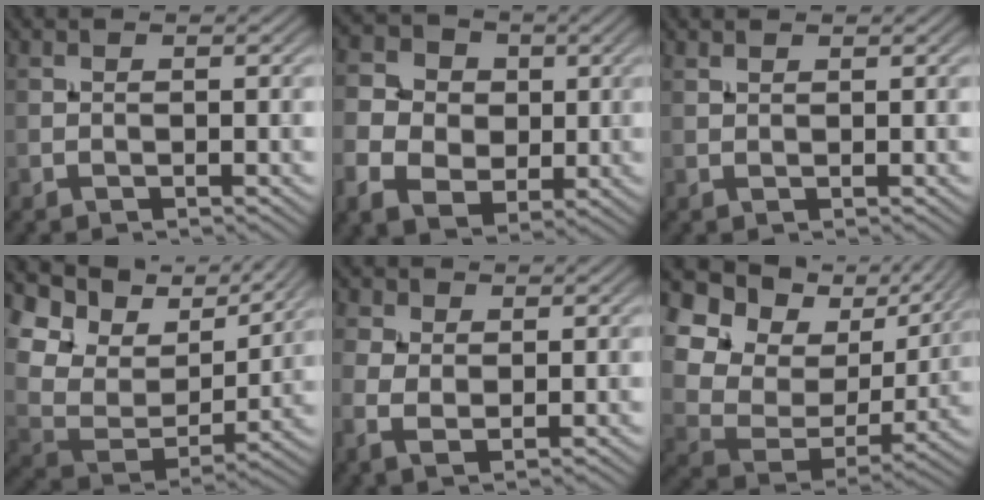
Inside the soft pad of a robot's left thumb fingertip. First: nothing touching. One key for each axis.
{"total": 8.4, "fx": -0.6, "fy": 7.0, "fz": 4.6, "tx": -0.121, "ty": -0.005, "tz": -0.015}
{"total": 0.7, "fx": 0.7, "fy": 0.1, "fz": 0.2, "tx": -0.007, "ty": 0.002, "tz": 0.016}
{"total": 14.2, "fx": 9.0, "fy": 8.1, "fz": 7.5, "tx": -0.207, "ty": 0.022, "tz": 0.164}
{"total": 3.6, "fx": 0.6, "fy": 2.3, "fz": 2.7, "tx": -0.065, "ty": 0.001, "tz": 0.007}
{"total": 15.6, "fx": 7.1, "fy": 10.7, "fz": 8.7, "tx": -0.221, "ty": 0.012, "tz": 0.149}